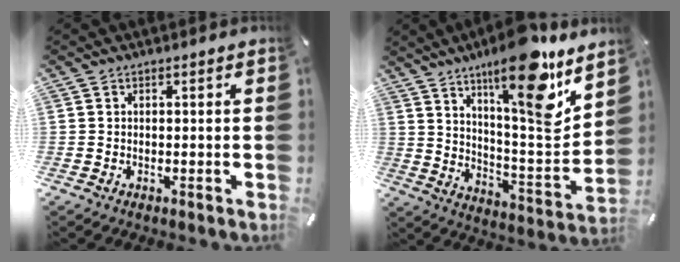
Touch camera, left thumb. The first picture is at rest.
{"total": 20.4, "force": [13.9, 4.7, 14.1], "torque": [-0.207, -0.109, 0.220]}